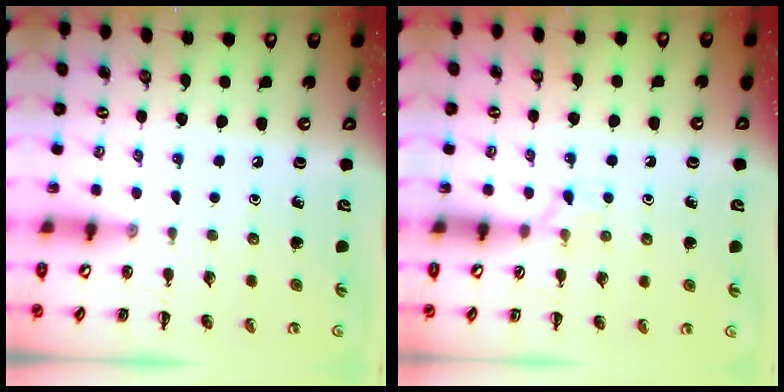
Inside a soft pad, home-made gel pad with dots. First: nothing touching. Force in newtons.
{"total": 5.1, "press": 4.9, "slide": 1.6}